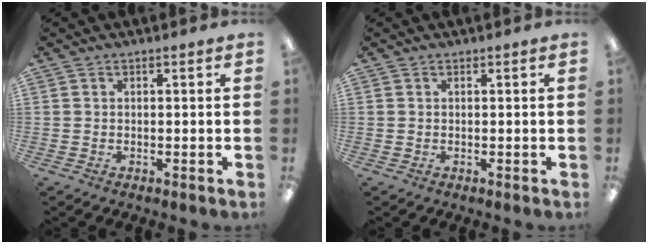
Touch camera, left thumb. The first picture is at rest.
{"total": 0.0}